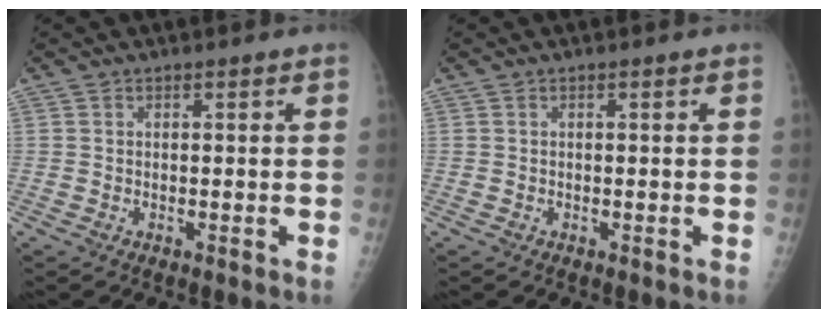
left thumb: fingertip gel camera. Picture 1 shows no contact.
{"total": 0.0}